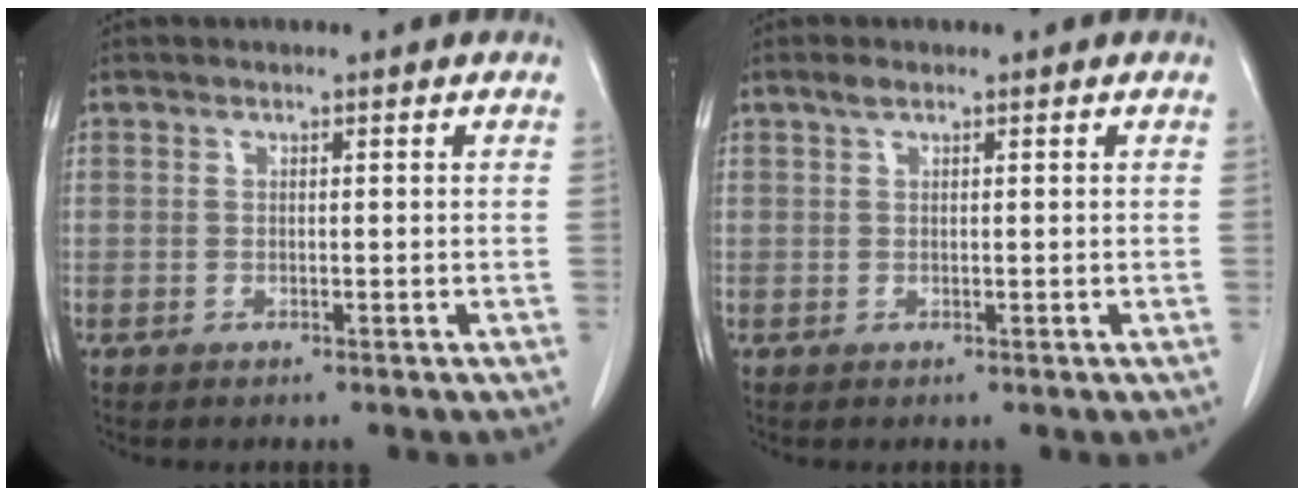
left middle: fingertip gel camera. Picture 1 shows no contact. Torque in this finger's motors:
{"motor_torque": [0.44, -0.38, -0.02, 0.01]}